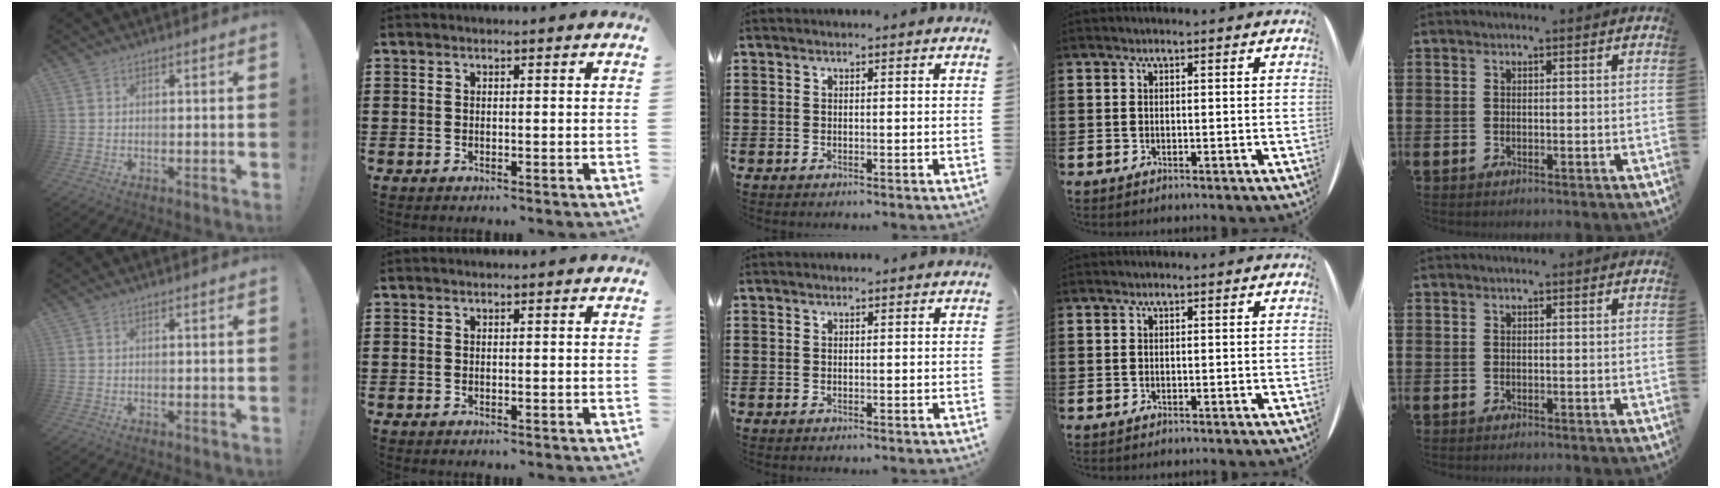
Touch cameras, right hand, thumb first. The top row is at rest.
{}